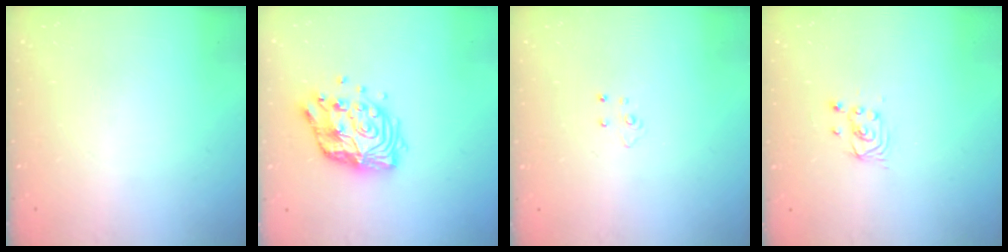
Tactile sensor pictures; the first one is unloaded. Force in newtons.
{"total": 13.3, "press": 13.2, "slide": 1.1}
{"total": 3.7, "press": 3.7, "slide": 0.3}
{"total": 2.2, "press": 2.2, "slide": 0.3}